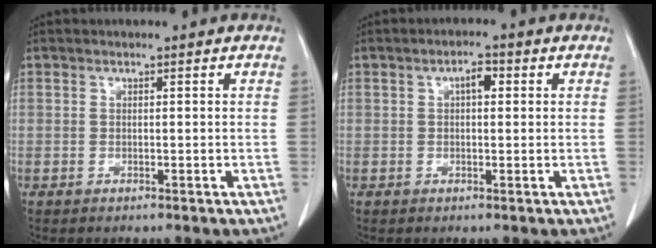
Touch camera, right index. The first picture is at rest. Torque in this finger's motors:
{"motor_torque": [0.27, -0.11, 0.07, 0.05]}